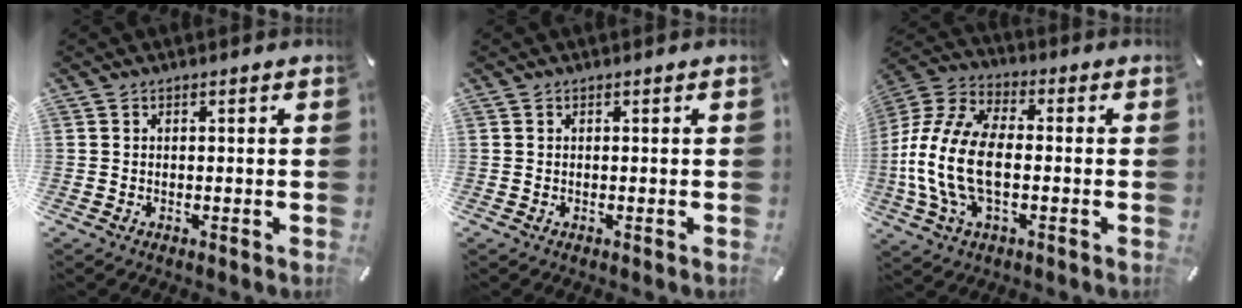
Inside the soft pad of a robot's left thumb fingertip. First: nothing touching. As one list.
[{"total": 0.0}, {"total": 16.2, "force": [-2.9, 9.2, 13.0], "torque": [-0.288, -0.004, -0.055]}]